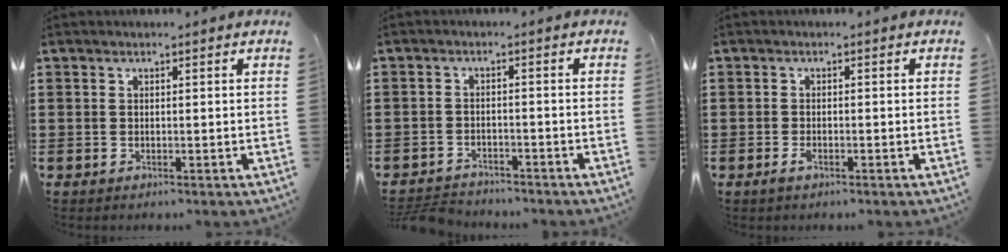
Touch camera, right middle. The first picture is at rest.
{"total": 3.4, "force": [-3.3, 0.6, 0.3], "torque": [-0.017, 0.000, -0.074]}
{"total": 1.4, "force": [-0.9, 0.5, 1.0], "torque": [-0.028, -0.006, -0.018]}